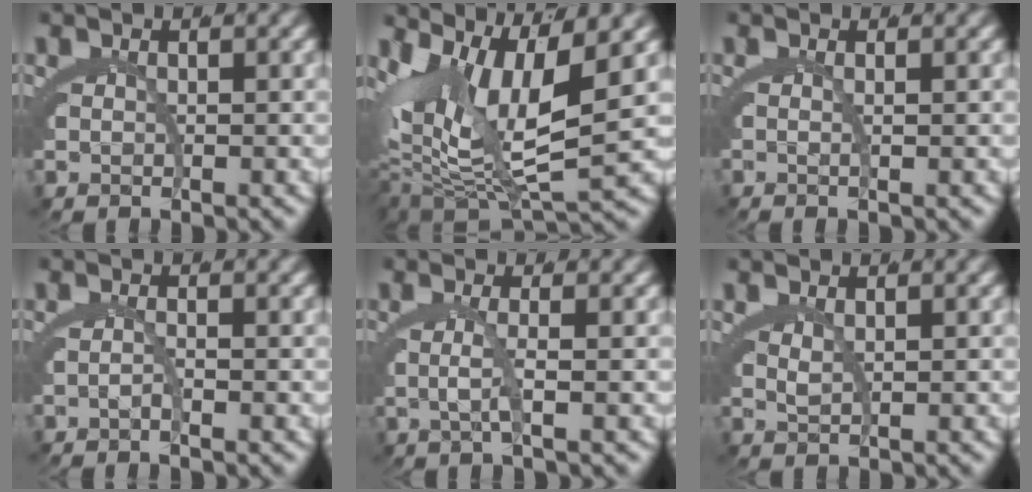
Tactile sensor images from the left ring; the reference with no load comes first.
{"total": 10.3, "force": [-1.3, 6.4, 7.9], "torque": [-0.139, -0.026, -0.017]}
{"total": 1.4, "force": [0.1, -1.3, -0.5], "torque": [0.022, 0.006, 0.001]}
{"total": 1.7, "force": [-1.0, -1.3, -0.4], "torque": [0.023, 0.008, -0.024]}
{"total": 1.9, "force": [-0.3, -1.4, 1.2], "torque": [-0.012, 0.006, -0.011]}
{"total": 1.1, "force": [0.7, -0.8, 0.1], "torque": [0.002, -0.003, 0.019]}